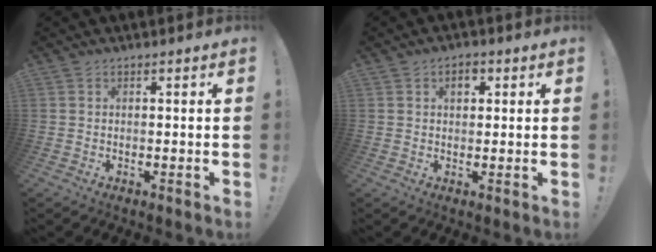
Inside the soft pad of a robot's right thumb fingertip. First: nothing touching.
{"total": 3.6, "force": [1.2, 2.5, 2.4], "torque": [-0.023, -0.001, 0.014]}